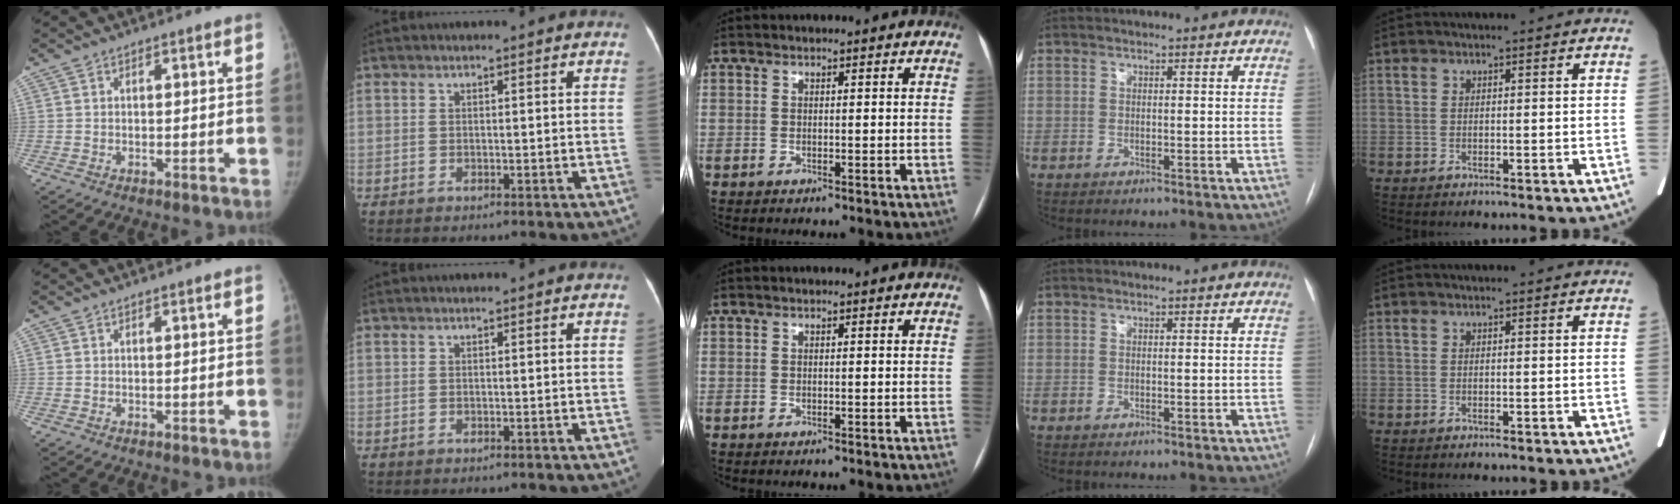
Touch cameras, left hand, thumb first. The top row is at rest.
{}